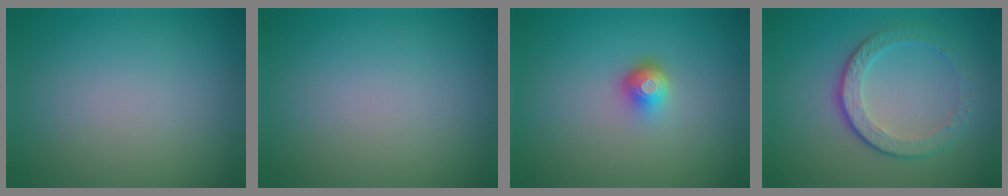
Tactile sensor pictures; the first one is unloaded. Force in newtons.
{"total": 0.0}
{"total": 2.0, "press": 1.4, "slide": 1.4}
{"total": 4.5, "press": 3.2, "slide": 3.1}